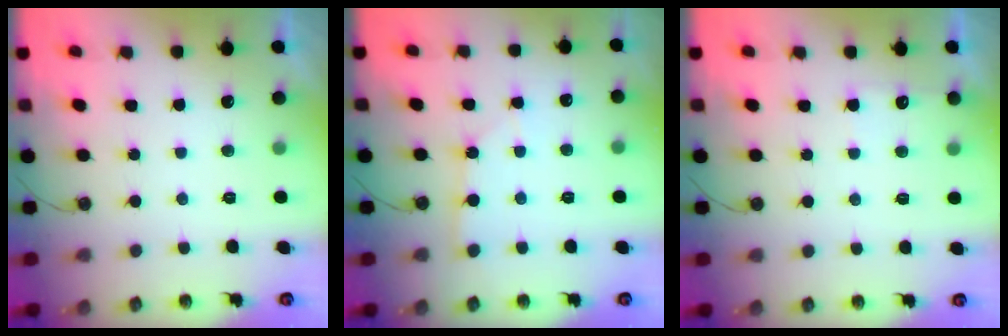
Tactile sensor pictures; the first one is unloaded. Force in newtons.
{"total": 1.9, "press": 1.9, "slide": 0.3}
{"total": 4.7, "press": 4.7, "slide": 0.6}